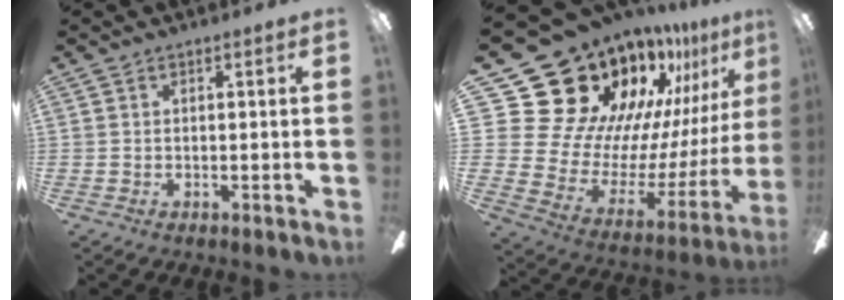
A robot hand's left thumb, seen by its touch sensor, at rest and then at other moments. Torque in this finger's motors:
{"motor_torque": [0.71, 0.94, 1.35, -1.41, 0.13]}